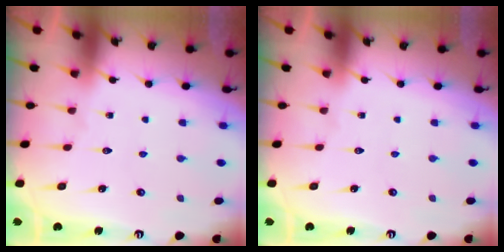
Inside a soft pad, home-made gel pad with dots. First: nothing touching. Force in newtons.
{"total": 0.0}